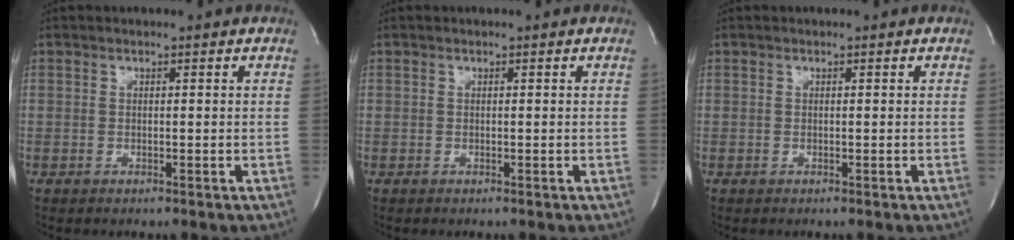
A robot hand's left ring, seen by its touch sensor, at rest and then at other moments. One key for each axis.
{"total": 0.0}
{"total": 0.0}